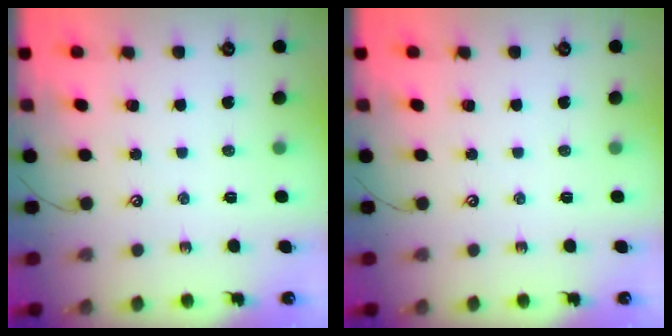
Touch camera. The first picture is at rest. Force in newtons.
{"total": 0.0}